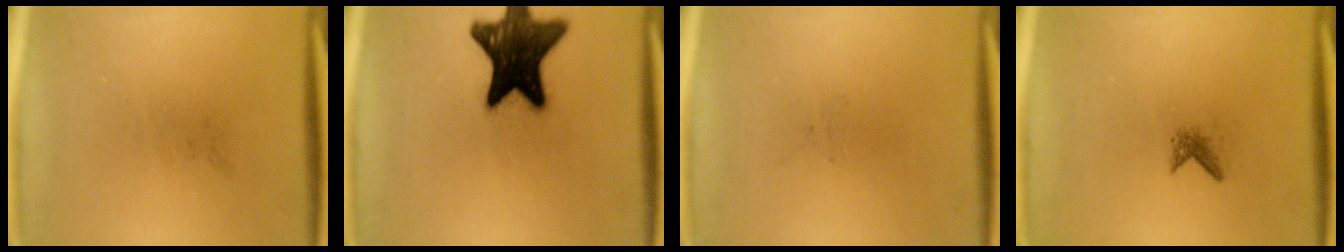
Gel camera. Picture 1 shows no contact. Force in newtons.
{"total": 18.2}
{"total": 0.0}
{"total": 1.1}